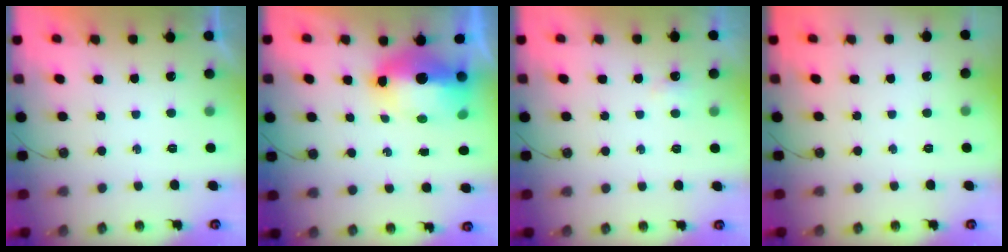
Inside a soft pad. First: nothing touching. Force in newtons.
{"total": 12.7, "press": 12.6, "slide": 1.6}
{"total": 5.0, "press": 2.9, "slide": 4.1}
{"total": 0.0}